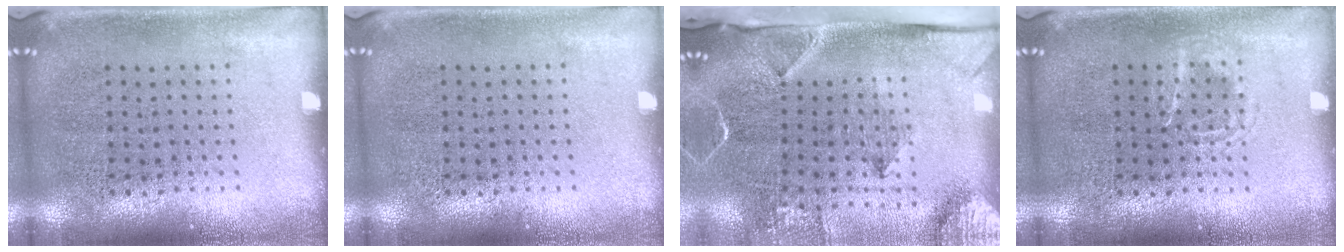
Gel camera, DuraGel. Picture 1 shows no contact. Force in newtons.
{"total": 0.0}
{"total": 3.2, "press": 2.3, "slide": 2.3}
{"total": 1.4, "press": 1.4, "slide": 0.2}